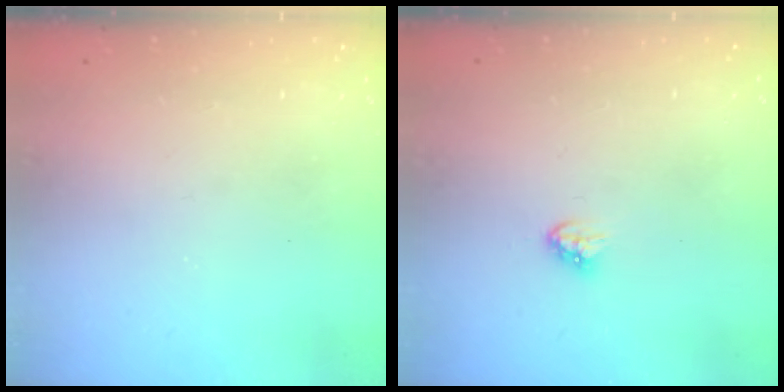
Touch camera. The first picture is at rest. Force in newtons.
{"total": 3.5, "press": 3.5, "slide": 0.2}